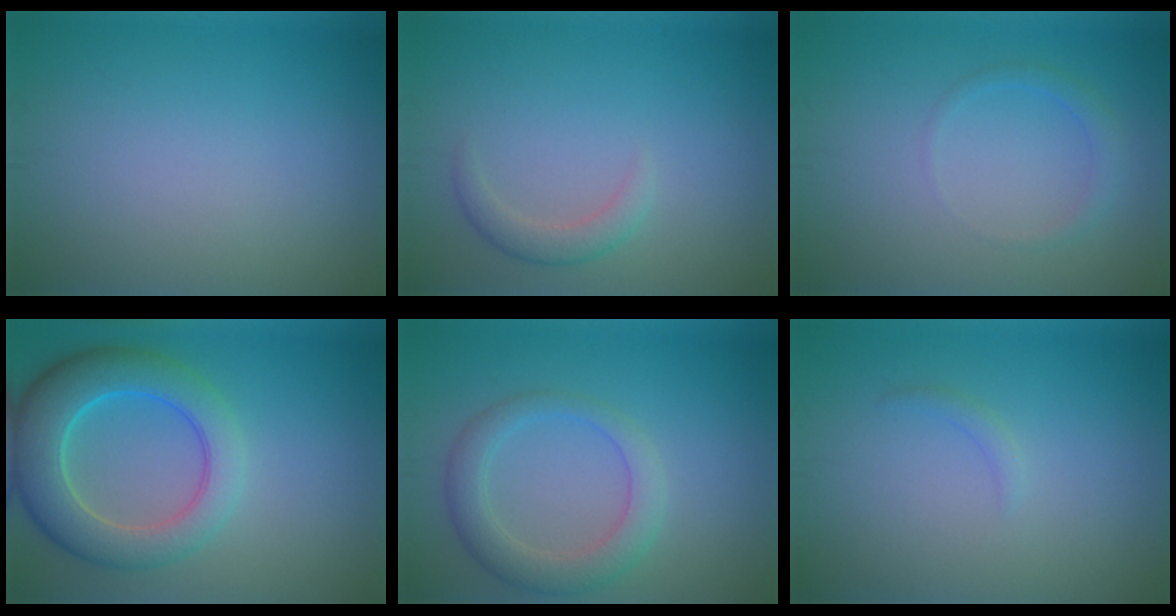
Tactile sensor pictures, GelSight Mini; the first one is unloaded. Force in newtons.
{"total": 2.0, "press": 2.0, "slide": 0.1}
{"total": 1.4, "press": 1.4, "slide": 0.1}
{"total": 7.8, "press": 7.8, "slide": 0.3}
{"total": 3.0, "press": 3.0, "slide": 0.3}
{"total": 0.8, "press": 0.8, "slide": 0.1}